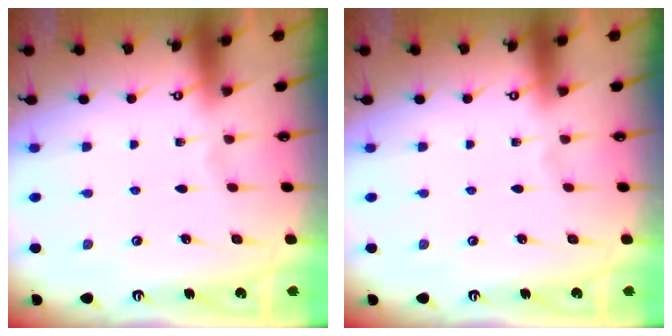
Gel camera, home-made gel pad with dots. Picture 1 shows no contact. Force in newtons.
{"total": 0.0}